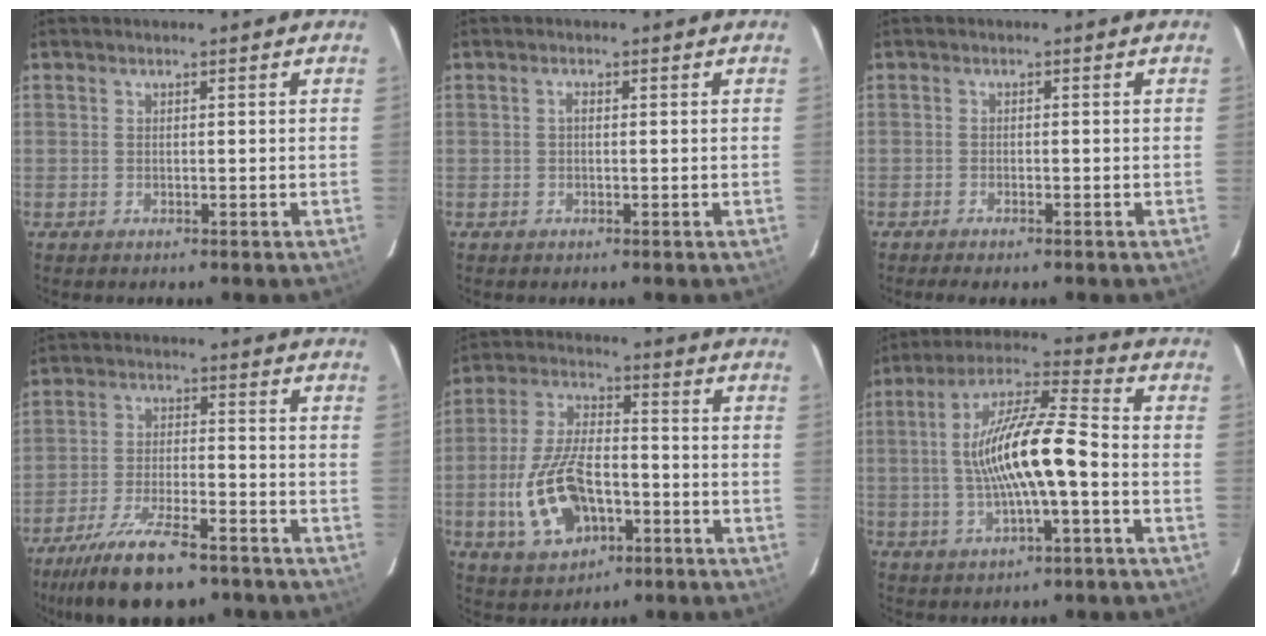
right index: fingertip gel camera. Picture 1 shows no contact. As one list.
[{"total": 0.8, "force": [0.0, 0.4, 0.6], "torque": [-0.011, 0.006, -0.002]}, {"total": 1.9, "force": [-1.6, 0.3, 1.0], "torque": [-0.029, -0.002, -0.032]}, {"total": 15.3, "force": [-11.5, 4.7, 9.0], "torque": [-0.194, -0.025, -0.196]}, {"total": 15.0, "force": [-4.9, 8.1, 11.6], "torque": [-0.251, 0.003, -0.077]}, {"total": 15.0, "force": [-2.0, 3.0, 14.5], "torque": [-0.270, 0.016, -0.036]}]